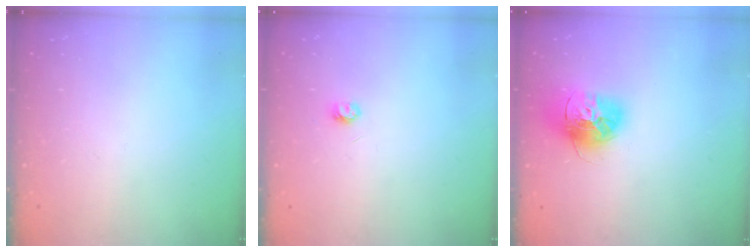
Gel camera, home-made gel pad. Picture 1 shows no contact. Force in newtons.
{"total": 3.3, "press": 3.3, "slide": 0.2}
{"total": 15.6, "press": 15.5, "slide": 1.4}